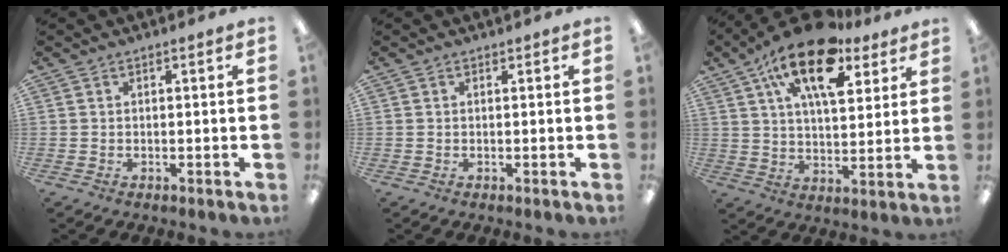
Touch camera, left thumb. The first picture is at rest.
{"total": 0.0}
{"total": 18.2, "force": [10.9, 8.3, 12.0], "torque": [-0.196, -0.044, 0.182]}